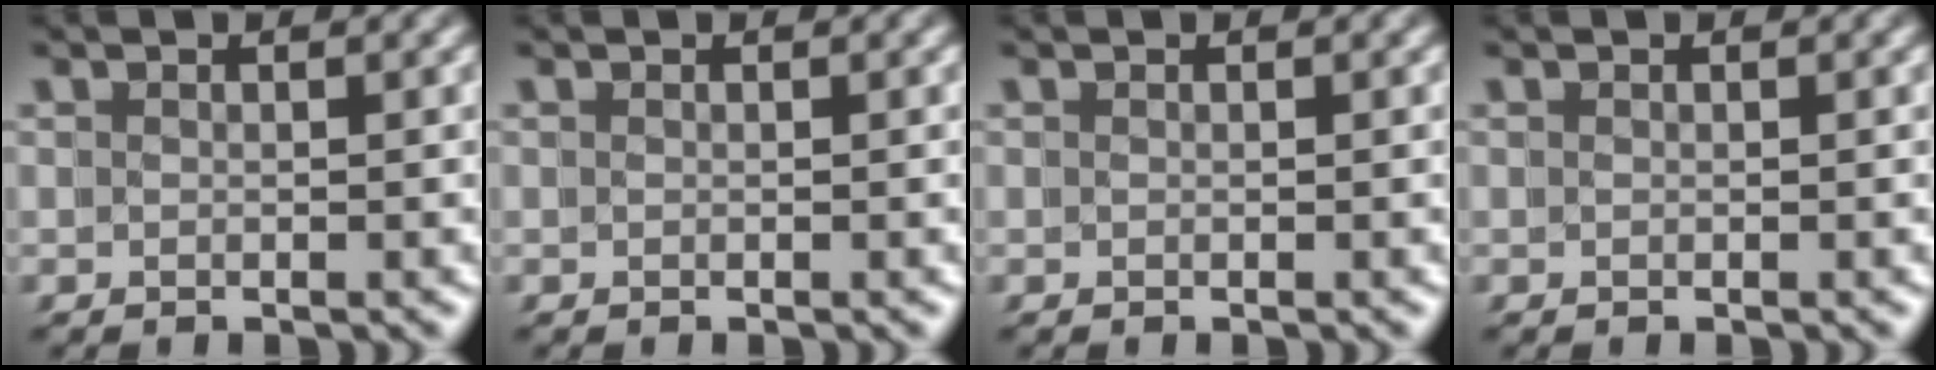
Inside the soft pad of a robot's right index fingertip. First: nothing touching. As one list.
[{"total": 0.0}, {"total": 0.0}, {"total": 0.0}]